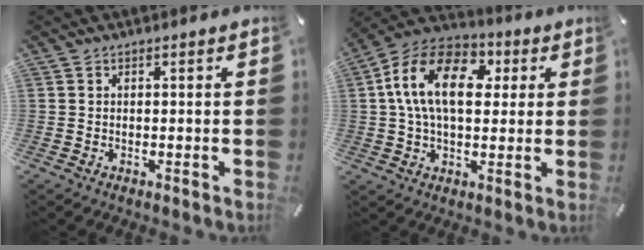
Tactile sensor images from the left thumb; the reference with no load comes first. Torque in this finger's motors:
{"motor_torque": [0.40, 1.12, 1.56, -1.21, 0.71]}